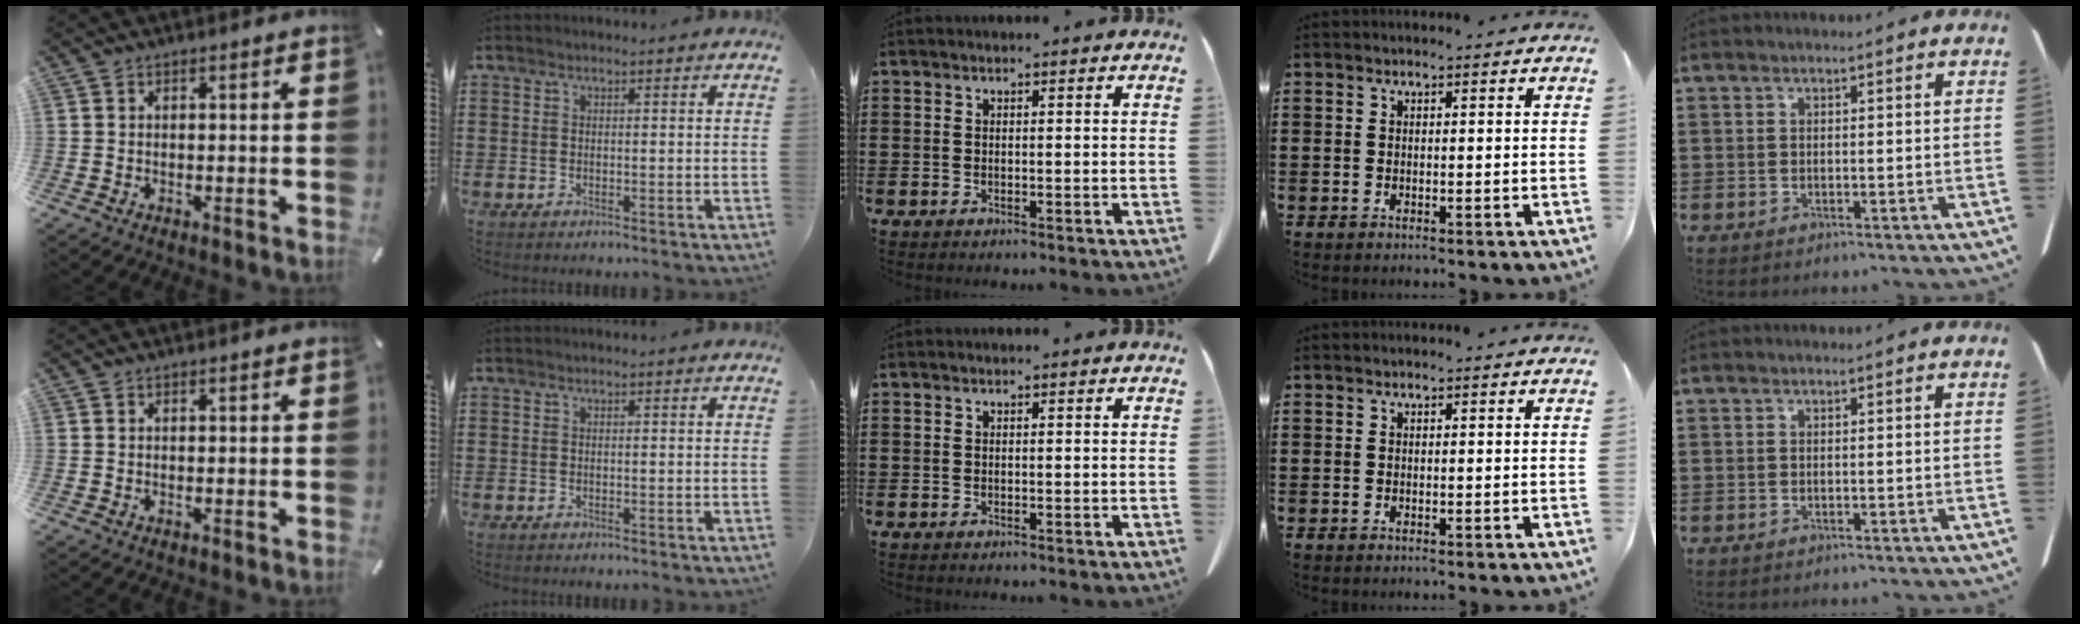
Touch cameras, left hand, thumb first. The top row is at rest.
{}